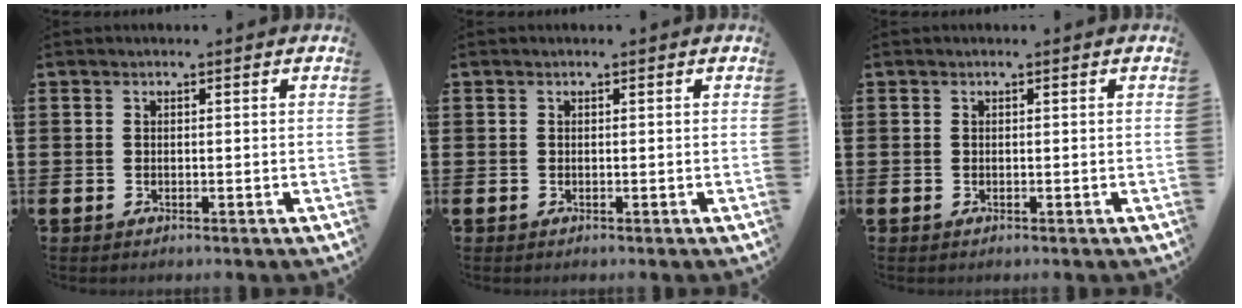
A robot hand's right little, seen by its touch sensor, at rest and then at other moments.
{"total": 0.0}
{"total": 0.0}